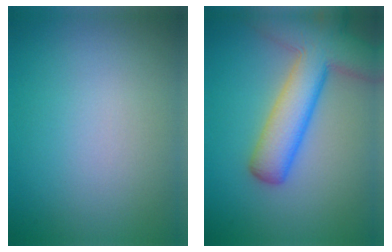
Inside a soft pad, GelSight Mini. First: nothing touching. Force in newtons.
{"total": 8.9, "press": 8.9, "slide": 0.7}